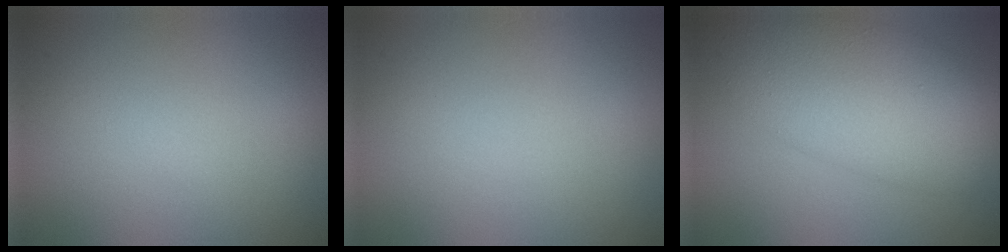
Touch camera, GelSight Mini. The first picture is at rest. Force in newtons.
{"total": 0.0}
{"total": 8.5, "press": 8.5, "slide": 0.2}